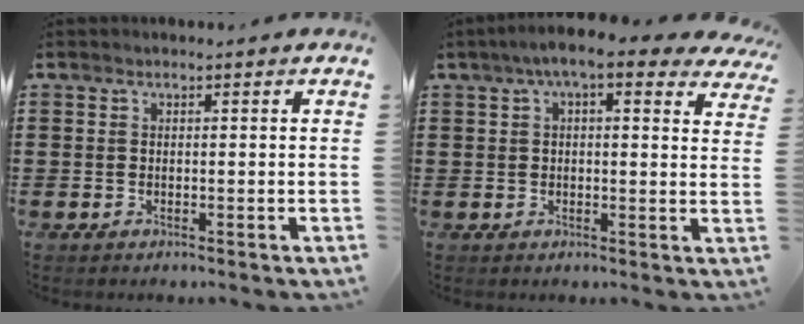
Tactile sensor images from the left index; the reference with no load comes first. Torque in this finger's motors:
{"motor_torque": [2.14, 0.00, 0.49, 0.17]}